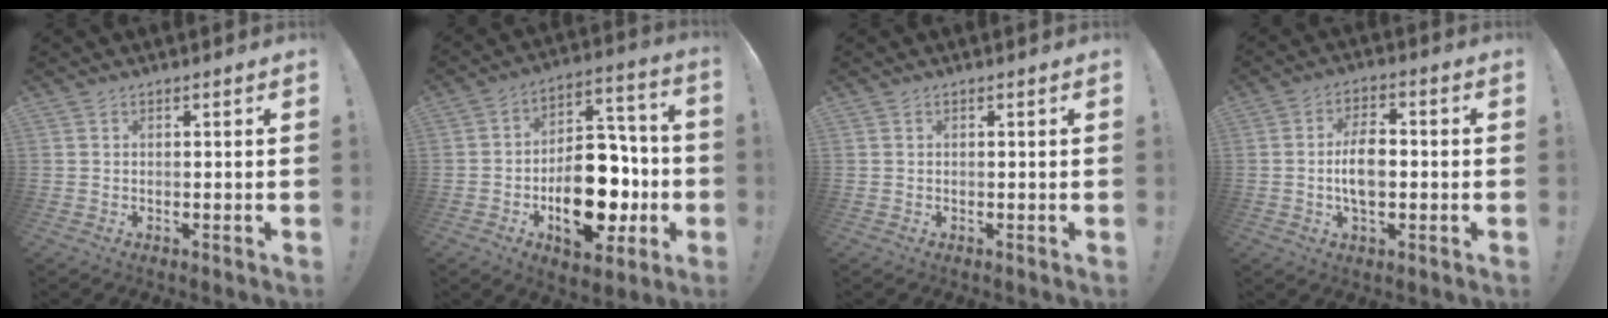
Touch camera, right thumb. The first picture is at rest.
{"total": 21.5, "force": [-6.6, 13.2, 15.7], "torque": [-0.219, 0.048, -0.086]}
{"total": 0.0}
{"total": 8.6, "force": [-0.9, 4.8, 7.1], "torque": [-0.126, 0.004, -0.019]}